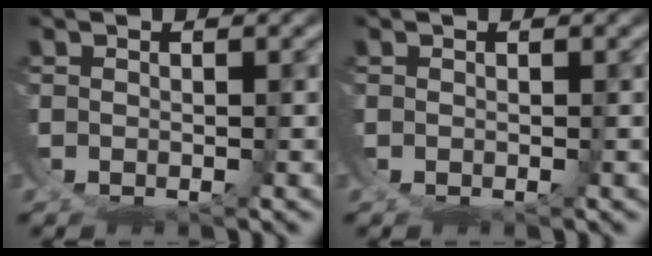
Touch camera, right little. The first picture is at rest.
{"total": 0.0}